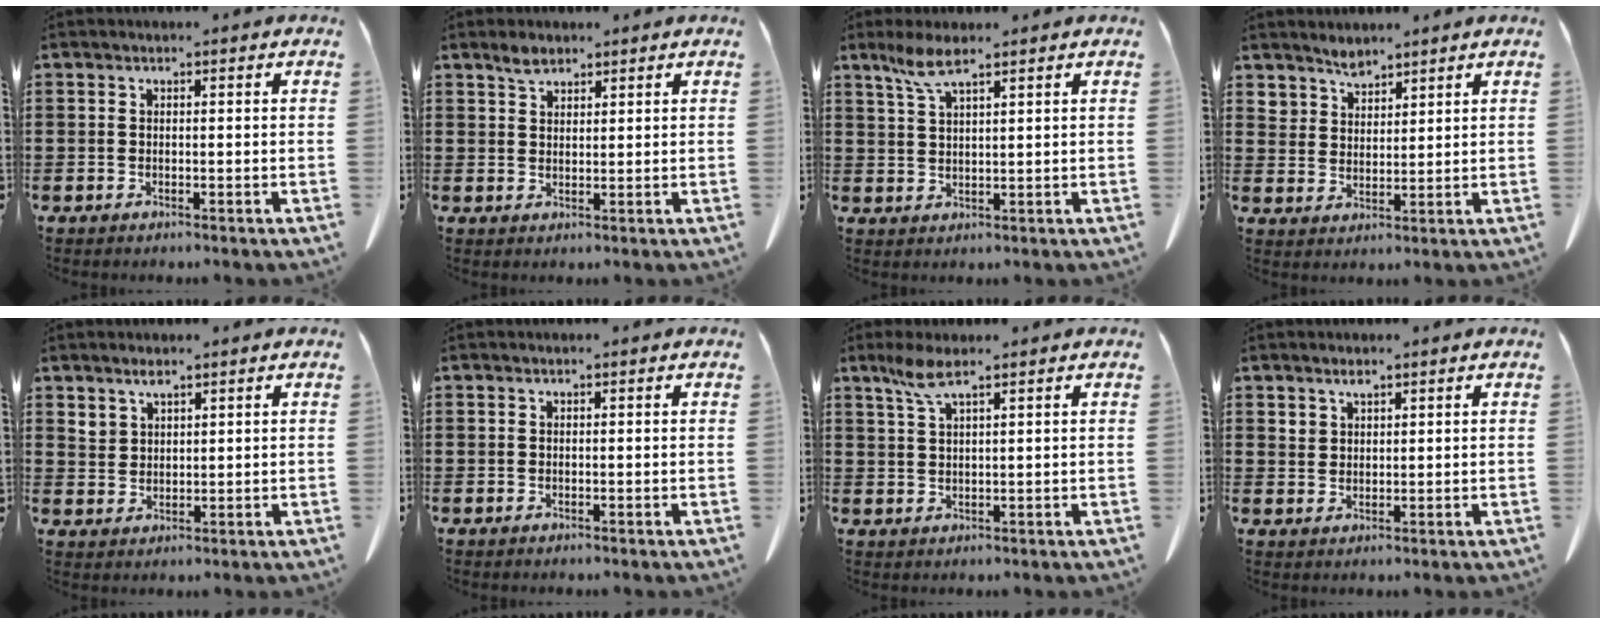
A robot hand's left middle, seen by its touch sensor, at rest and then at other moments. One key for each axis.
{"total": 2.2, "fx": 1.8, "fy": 0.9, "fz": 0.8, "tx": -0.020, "ty": 0.002, "tz": 0.035}
{"total": 4.7, "fx": 3.0, "fy": 0.8, "fz": 3.5, "tx": -0.077, "ty": 0.003, "tz": 0.055}
{"total": 3.4, "fx": 3.3, "fy": 1.1, "fz": 0.0, "tx": -0.011, "ty": -0.009, "tz": 0.064}
{"total": 2.1, "fx": 1.9, "fy": 0.9, "fz": 0.5, "tx": -0.013, "ty": -0.001, "tz": 0.038}
{"total": 0.0}
{"total": 4.4, "fx": 2.7, "fy": 0.8, "fz": 3.3, "tx": -0.073, "ty": 0.003, "tz": 0.049}
{"total": 1.7, "fx": 1.5, "fy": 0.7, "fz": 0.4, "tx": -0.010, "ty": -0.001, "tz": 0.030}